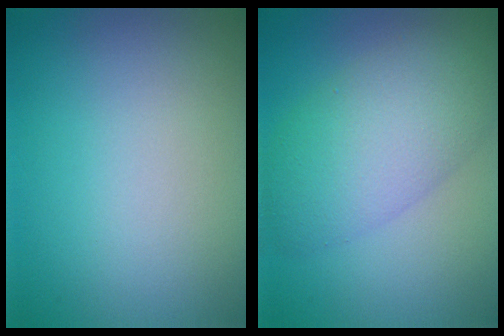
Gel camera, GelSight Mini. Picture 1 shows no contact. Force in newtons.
{"total": 7.4, "press": 7.4, "slide": 0.5}